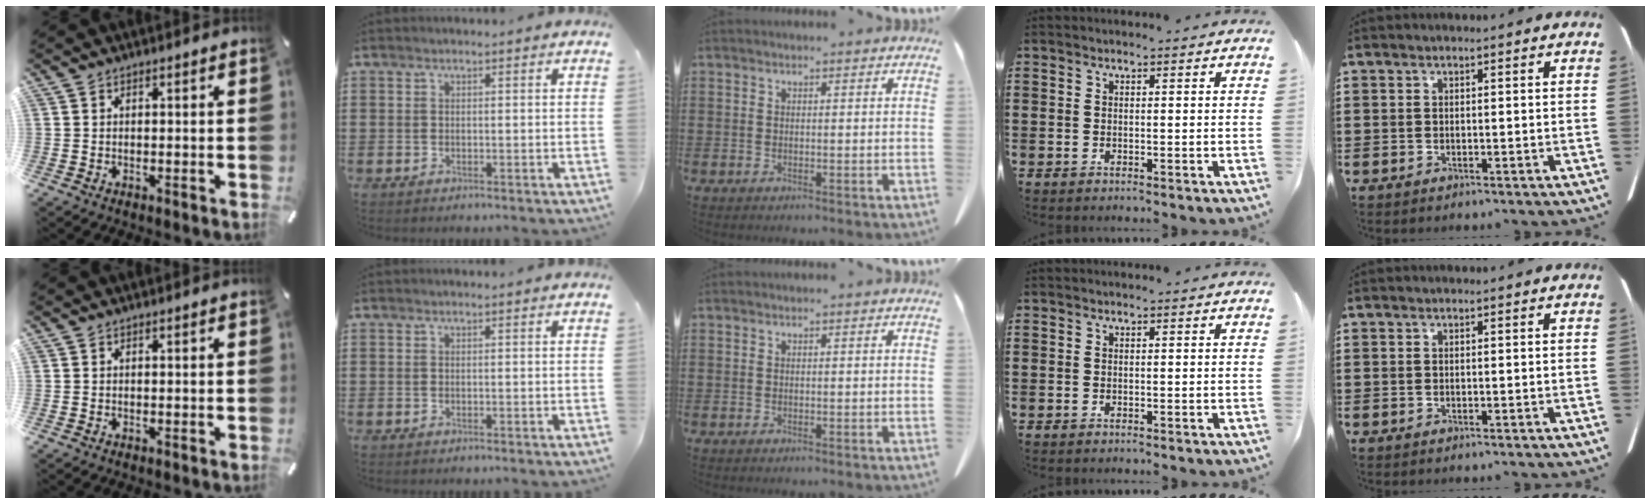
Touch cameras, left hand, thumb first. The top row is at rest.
{}